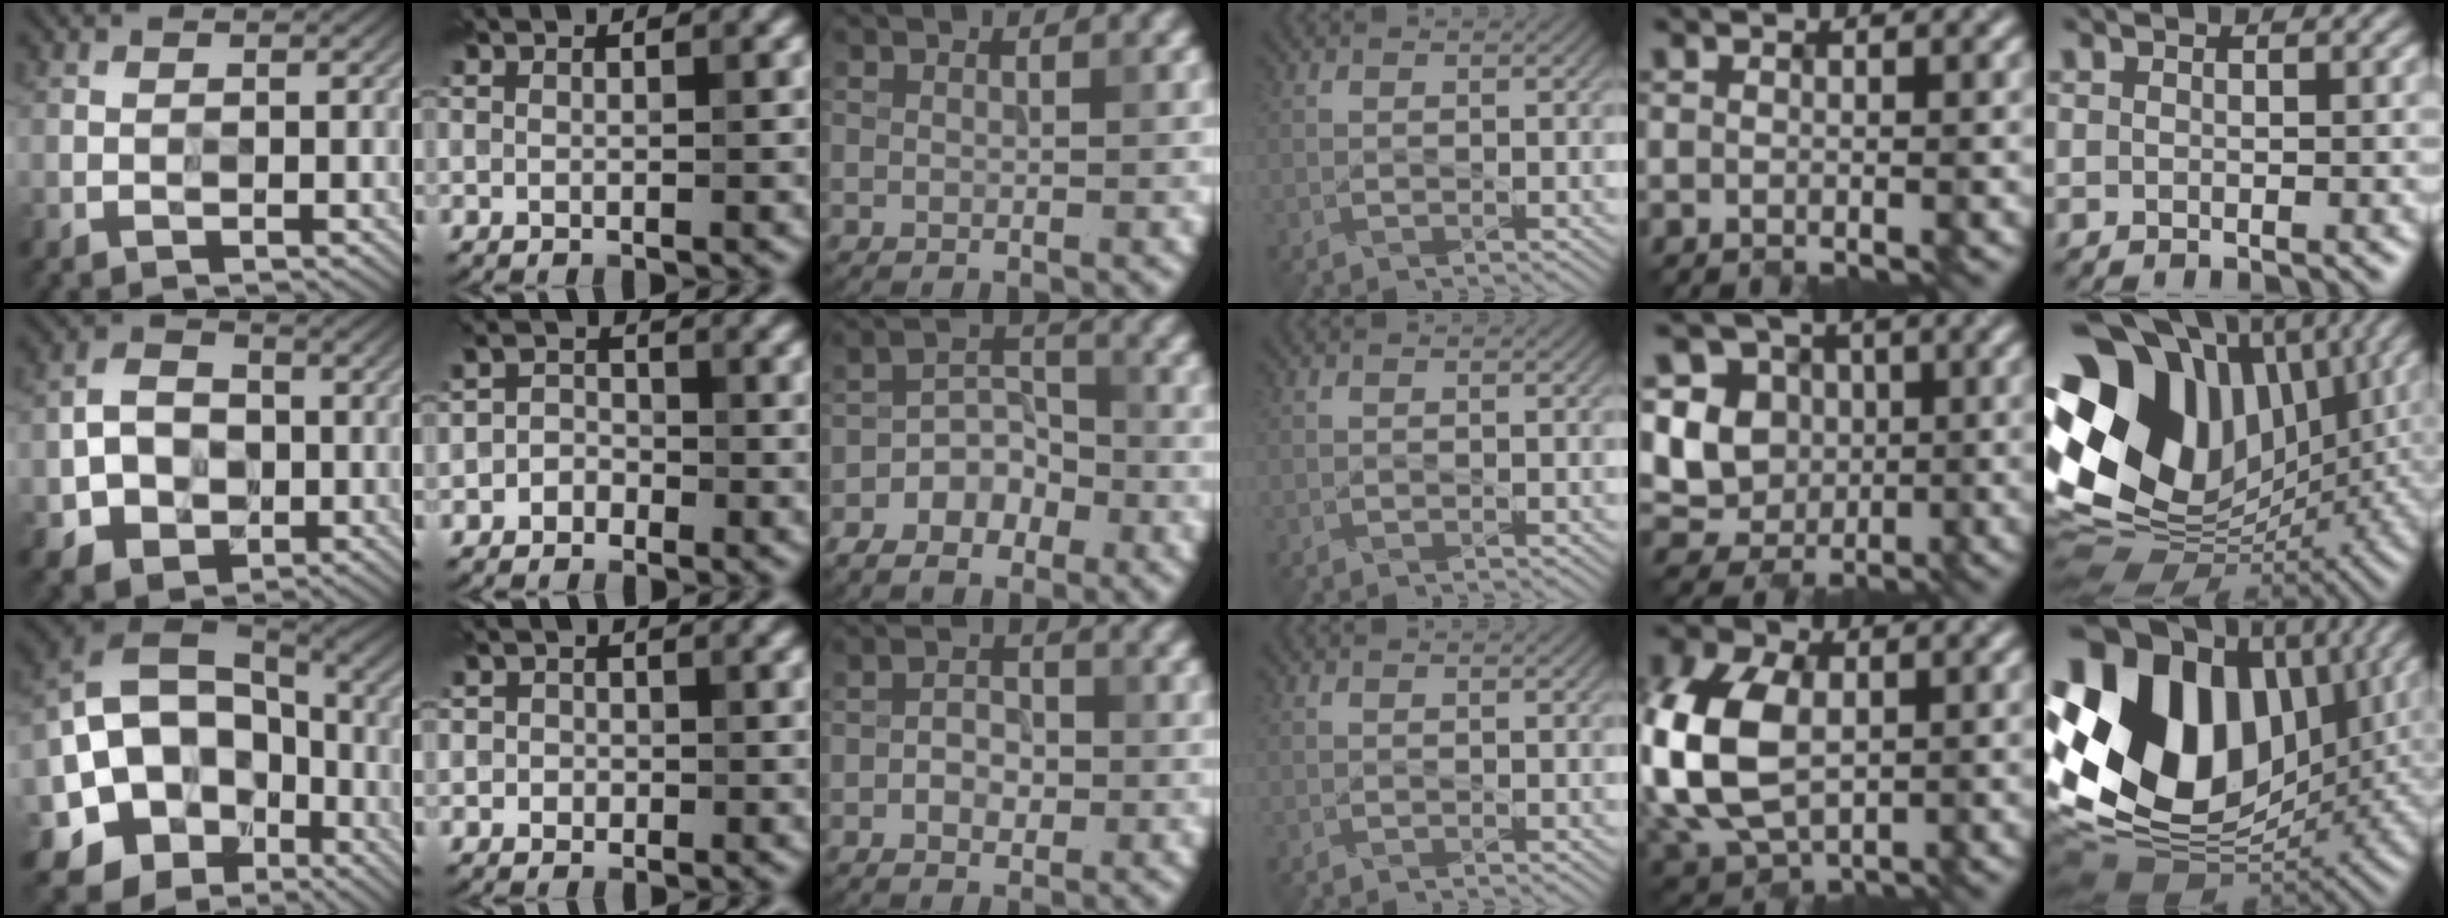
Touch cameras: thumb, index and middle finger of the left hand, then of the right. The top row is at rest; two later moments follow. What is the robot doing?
{"motion": "wipe", "object": "mirror"}